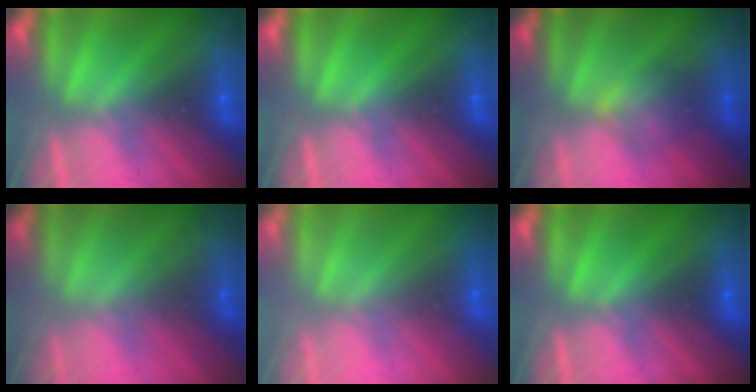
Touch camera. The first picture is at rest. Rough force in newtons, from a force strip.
{"total": 0.0}
{"total": 2.0}
{"total": 1.6}
{"total": 2.8}
{"total": 0.0}